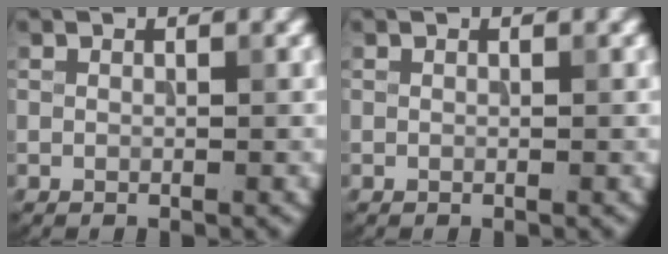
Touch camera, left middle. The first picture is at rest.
{"total": 0.0}